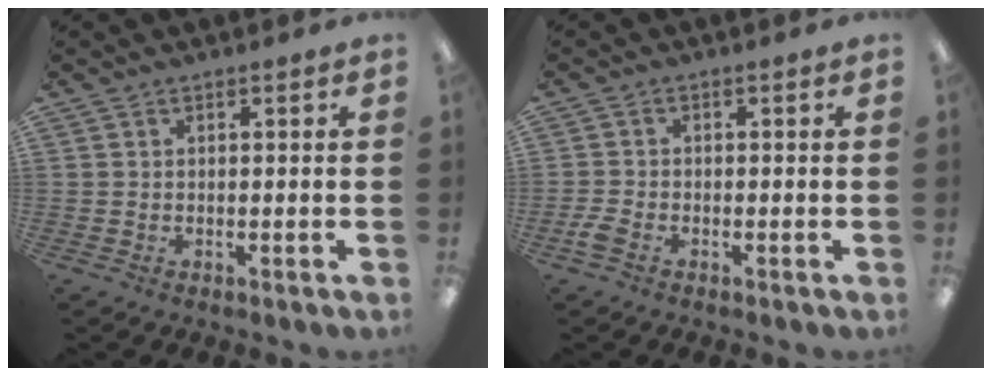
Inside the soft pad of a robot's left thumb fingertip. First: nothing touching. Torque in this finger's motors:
{"motor_torque": [-0.16, 0.16, -0.04, 0.04, 0.00]}